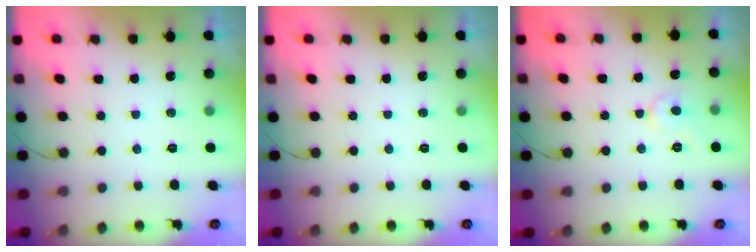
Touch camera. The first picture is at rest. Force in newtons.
{"total": 0.0}
{"total": 4.7, "press": 4.6, "slide": 0.6}